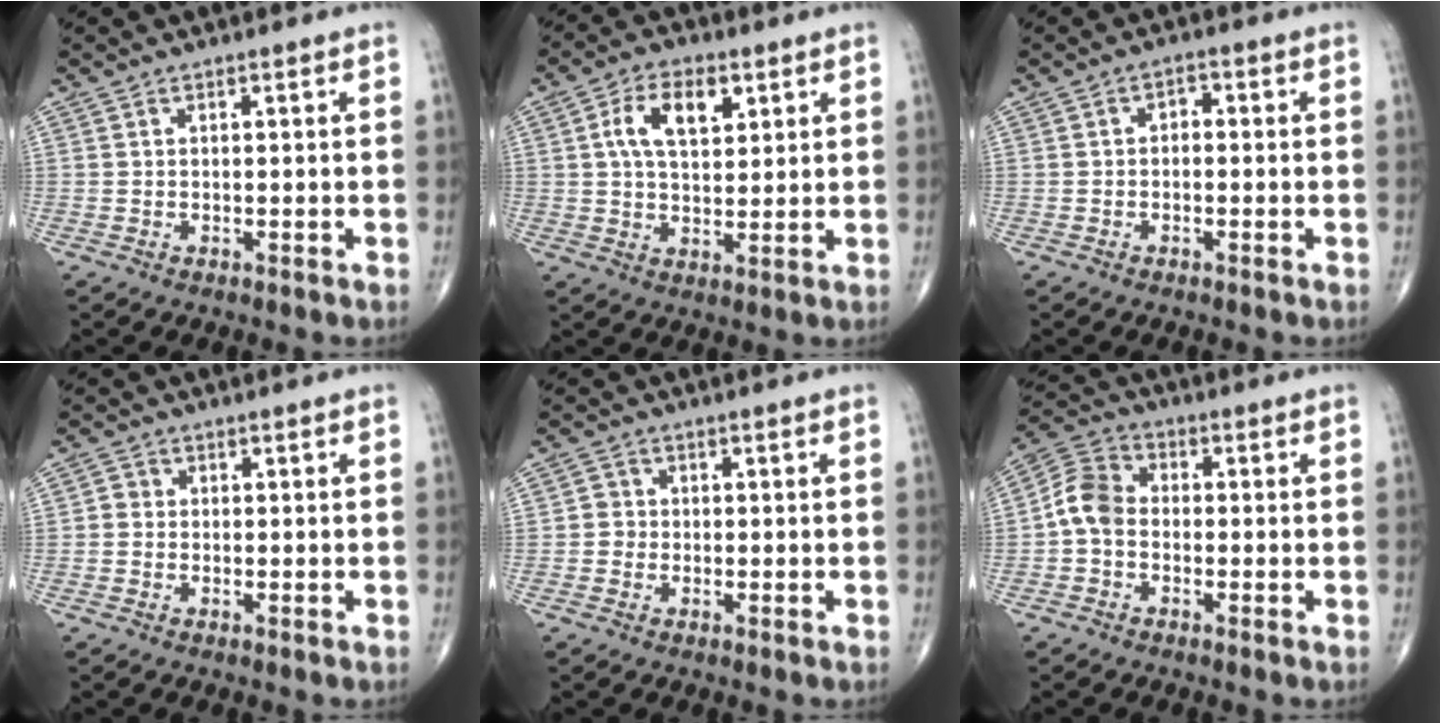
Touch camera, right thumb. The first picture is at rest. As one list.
[{"total": 9.2, "force": [3.1, 5.1, 7.0], "torque": [-0.110, -0.003, 0.053]}, {"total": 1.9, "force": [-0.2, 1.4, 1.3], "torque": [-0.007, 0.010, -0.013]}, {"total": 1.8, "force": [-0.2, 1.6, 0.6], "torque": [0.000, 0.006, -0.008]}, {"total": 2.2, "force": [-0.4, 2.1, 0.5], "torque": [0.006, 0.008, -0.012]}, {"total": 6.9, "force": [-1.1, 5.2, 4.4], "torque": [-0.074, 0.023, -0.039]}]